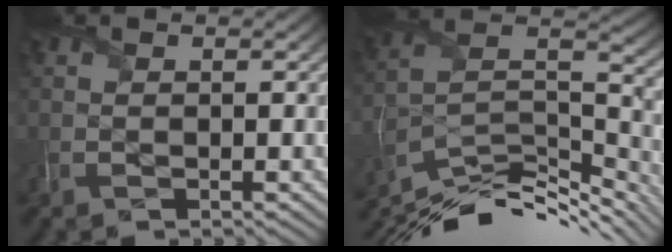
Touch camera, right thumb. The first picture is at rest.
{"total": 13.6, "force": [-11.2, 3.7, 6.8], "torque": [-0.139, 0.001, -0.187]}